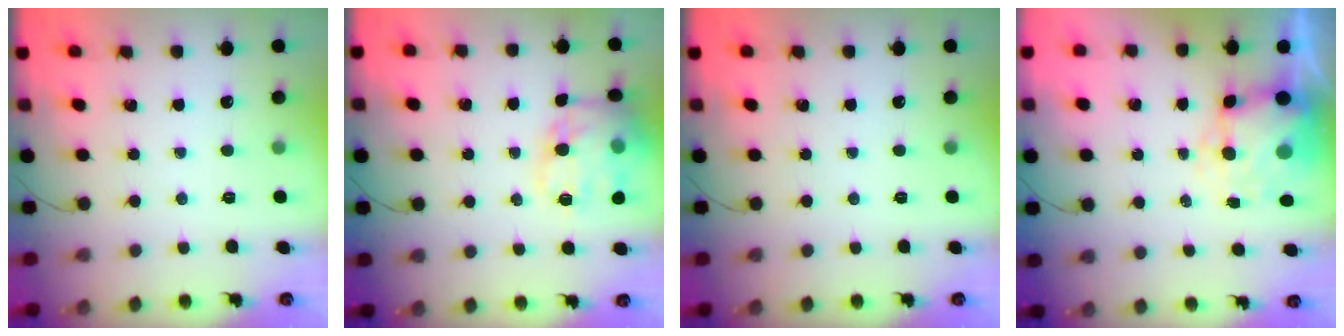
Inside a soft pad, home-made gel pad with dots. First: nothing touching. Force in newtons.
{"total": 16.2, "press": 16.0, "slide": 2.5}
{"total": 0.0}
{"total": 8.3, "press": 8.1, "slide": 2.0}